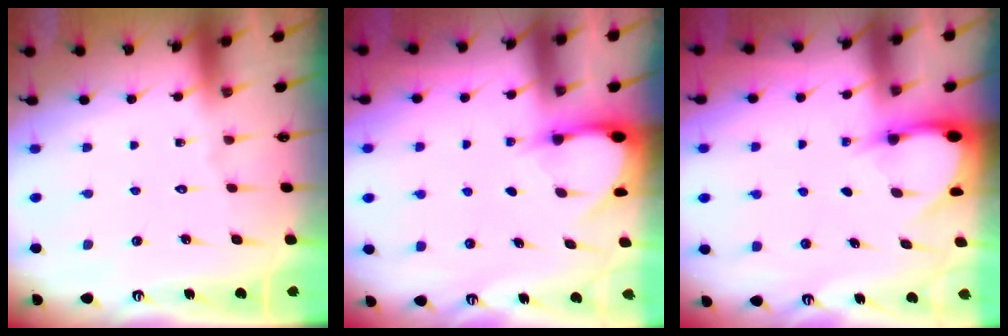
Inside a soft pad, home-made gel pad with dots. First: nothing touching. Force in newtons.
{"total": 2.9, "press": 2.9, "slide": 0.3}
{"total": 3.3, "press": 3.3, "slide": 0.2}